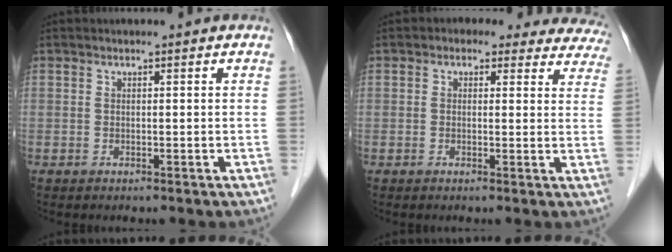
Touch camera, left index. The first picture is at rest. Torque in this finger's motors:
{"motor_torque": [1.00, -1.14, 0.11, 0.00]}